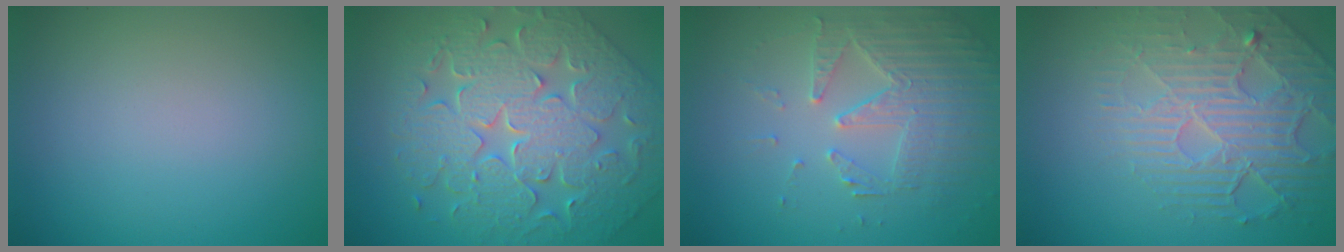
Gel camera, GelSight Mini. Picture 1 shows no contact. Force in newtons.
{"total": 8.5, "press": 6.9, "slide": 4.9}
{"total": 3.9, "press": 3.7, "slide": 1.4}
{"total": 4.8, "press": 4.3, "slide": 2.1}